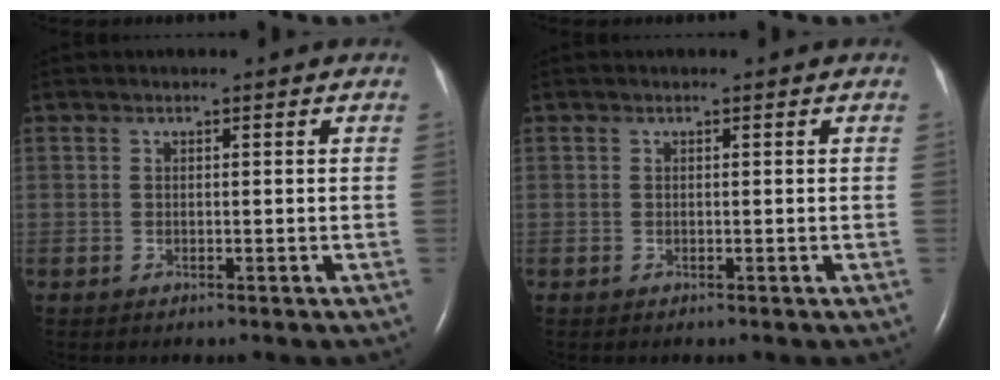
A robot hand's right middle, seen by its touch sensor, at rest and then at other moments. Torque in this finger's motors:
{"motor_torque": [0.00, 0.00, 0.00, 0.01]}